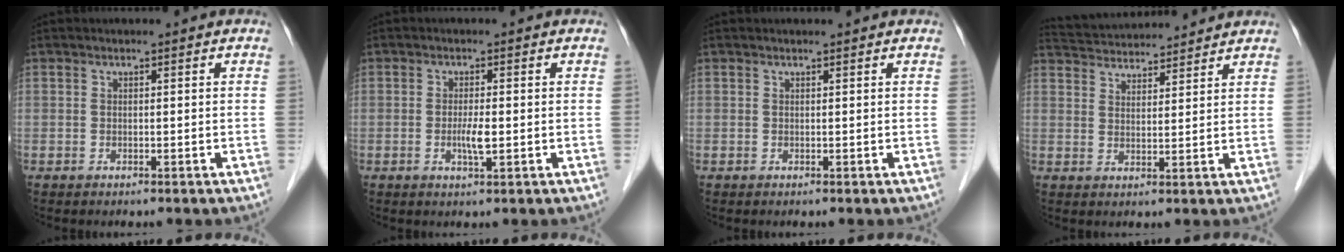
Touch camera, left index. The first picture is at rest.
{"total": 2.6, "force": [-0.6, 0.3, 2.5], "torque": [-0.051, -0.007, -0.010]}
{"total": 0.6, "force": [0.6, 0.0, 0.1], "torque": [-0.007, 0.002, 0.008]}
{"total": 11.0, "force": [10.6, 1.5, 2.6], "torque": [-0.050, 0.029, 0.163]}